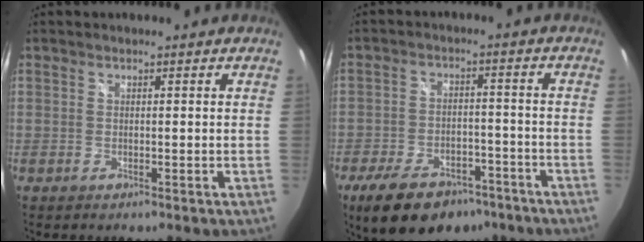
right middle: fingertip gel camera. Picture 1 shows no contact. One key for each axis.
{"total": 15.8, "fx": -11.0, "fy": 7.9, "fz": 8.1, "tx": -0.177, "ty": -0.009, "tz": -0.165}